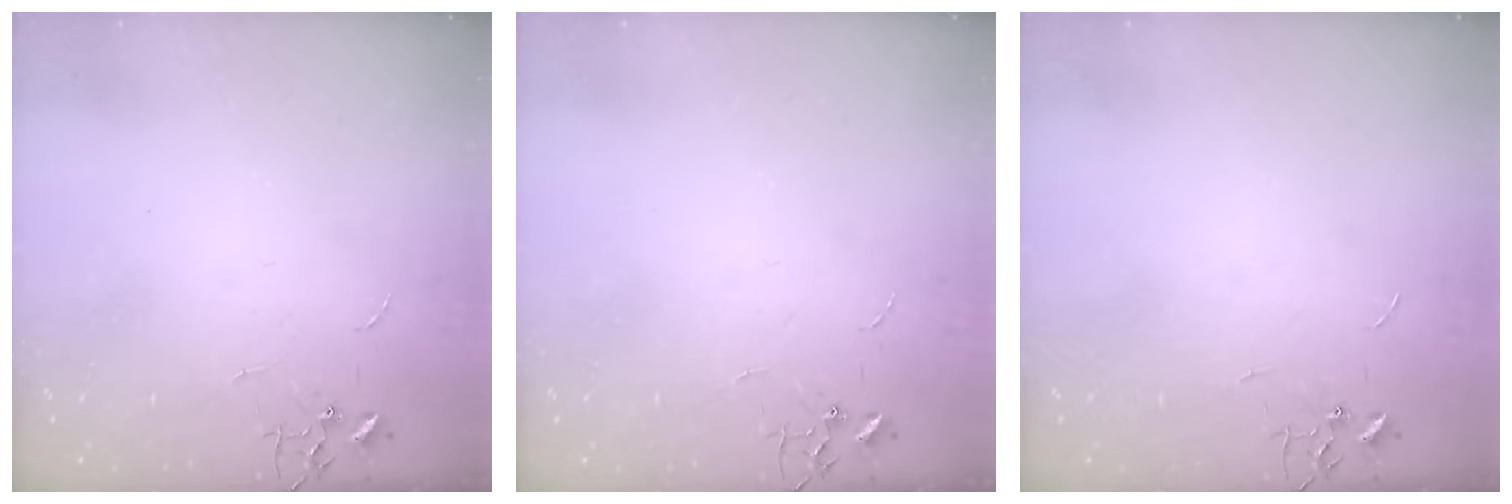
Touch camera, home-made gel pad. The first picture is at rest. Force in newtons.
{"total": 0.0}
{"total": 0.0}